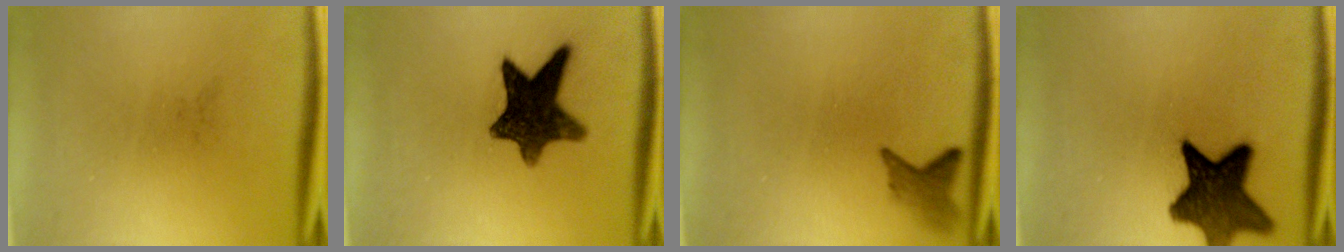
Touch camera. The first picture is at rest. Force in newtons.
{"total": 11.2}
{"total": 2.4}
{"total": 12.4}